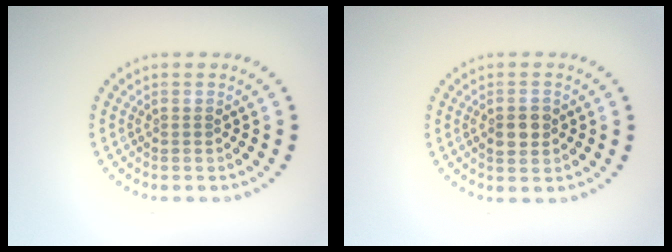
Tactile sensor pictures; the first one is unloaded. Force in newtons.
{"total": 2.7, "press": 2.7, "slide": 0.2}